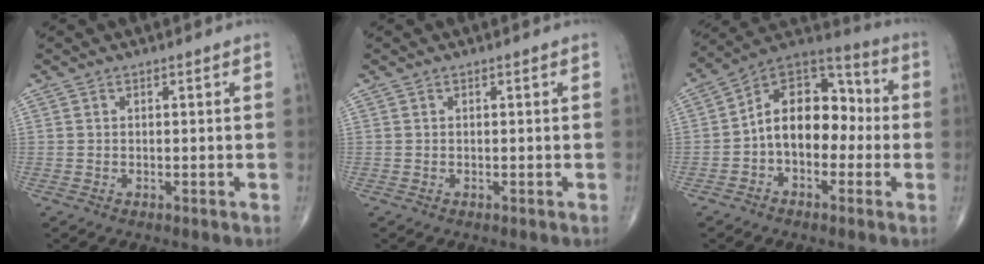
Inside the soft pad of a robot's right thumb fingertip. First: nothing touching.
{"total": 0.0}
{"total": 14.5, "force": [-1.6, 9.7, 10.6], "torque": [-0.132, 0.052, -0.042]}